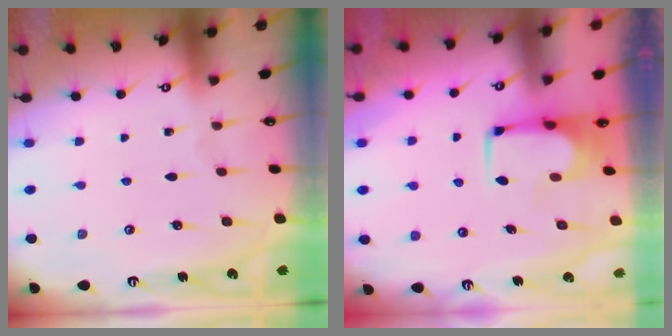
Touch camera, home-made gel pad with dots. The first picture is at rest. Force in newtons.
{"total": 1.7, "press": 1.7, "slide": 0.1}